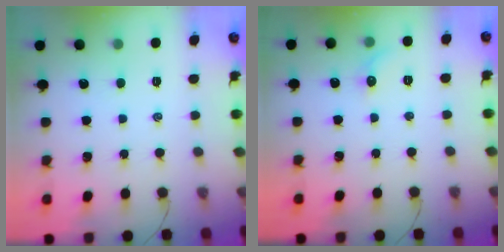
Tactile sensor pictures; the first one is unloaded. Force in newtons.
{"total": 5.3, "press": 5.0, "slide": 1.8}